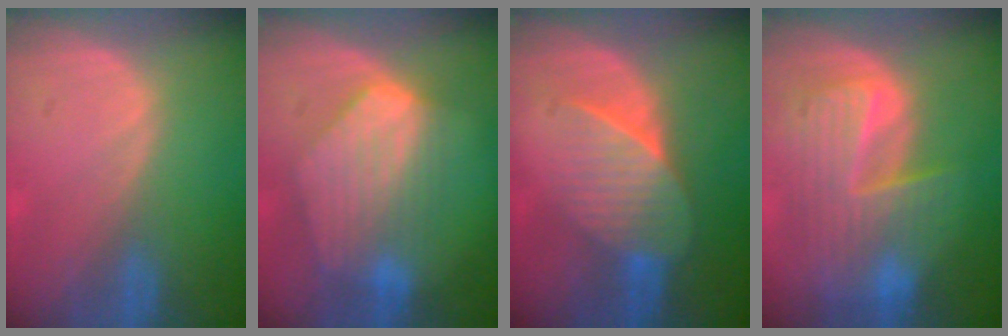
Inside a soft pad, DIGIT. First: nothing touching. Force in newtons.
{"total": 8.4, "press": 7.6, "slide": 3.5}
{"total": 7.2, "press": 6.7, "slide": 2.5}
{"total": 9.9, "press": 8.6, "slide": 5.0}